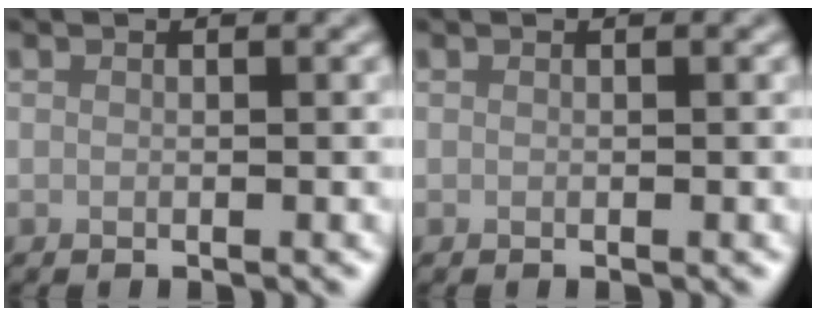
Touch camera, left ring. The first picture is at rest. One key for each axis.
{"total": 0.0}